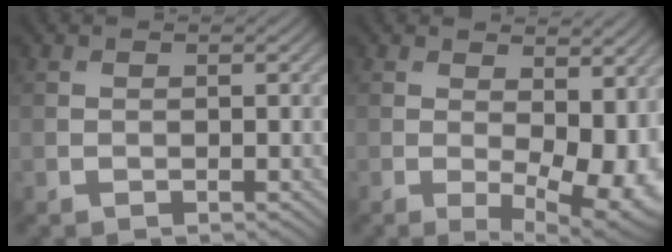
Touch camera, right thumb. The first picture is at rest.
{"total": 9.9, "force": [-0.3, 5.1, 8.5], "torque": [-0.117, -0.016, 0.014]}